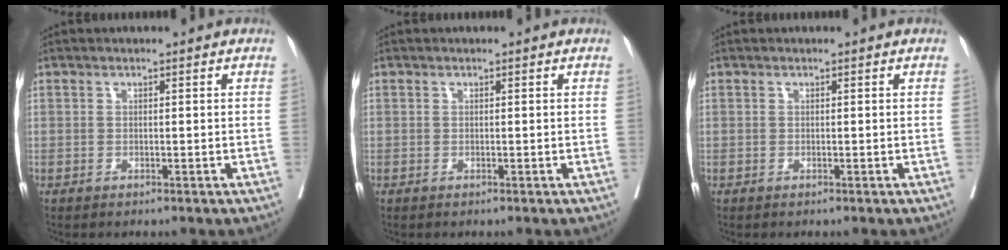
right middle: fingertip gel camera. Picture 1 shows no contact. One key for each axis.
{"total": 0.0}
{"total": 0.0}